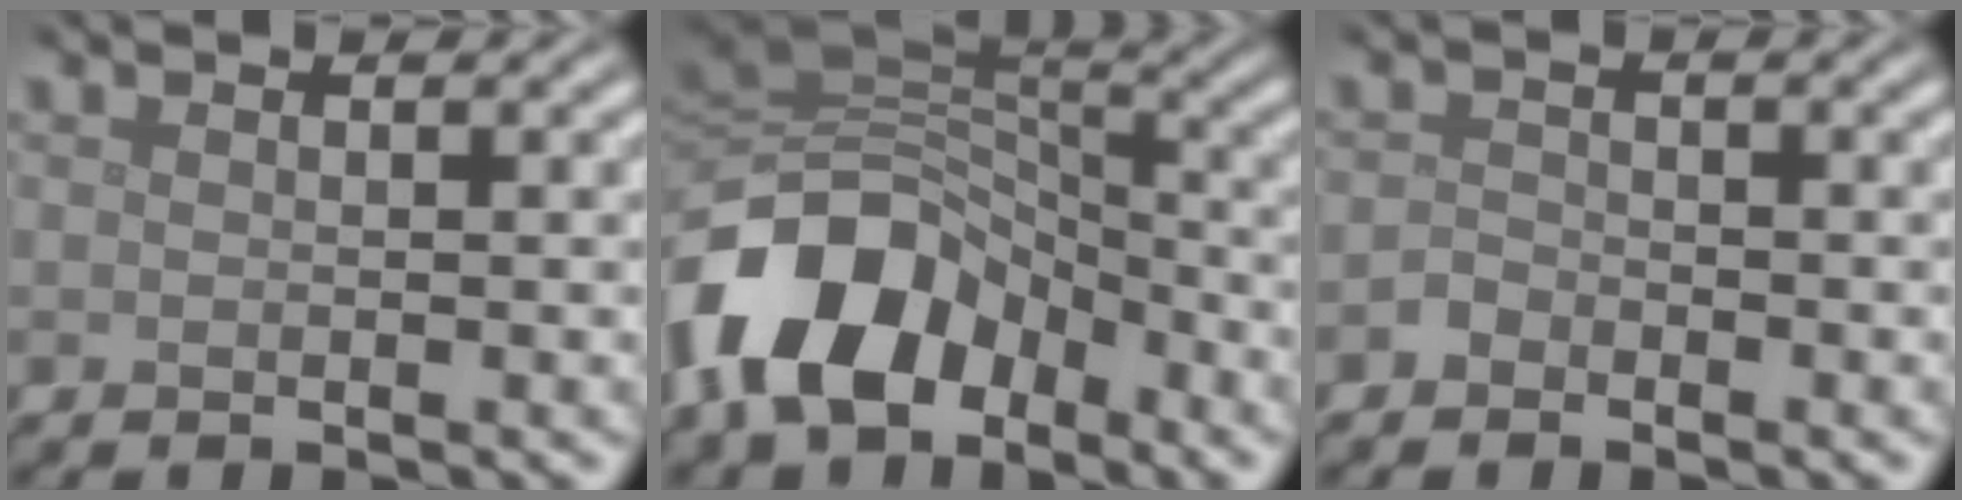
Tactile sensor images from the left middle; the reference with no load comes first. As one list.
[{"total": 10.8, "force": [-5.5, 6.9, 6.2], "torque": [-0.114, 0.005, -0.112]}, {"total": 1.1, "force": [-0.8, 0.7, 0.2], "torque": [-0.002, 0.003, -0.019]}]